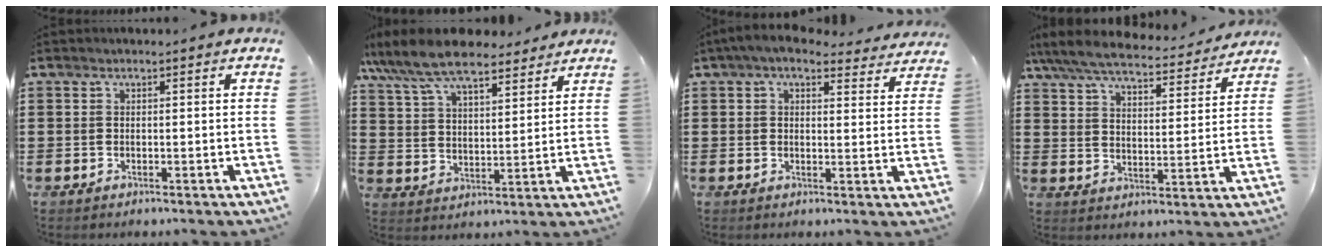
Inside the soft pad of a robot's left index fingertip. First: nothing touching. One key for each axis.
{"total": 9.8, "fx": 8.4, "fy": 2.5, "fz": 4.3, "tx": -0.113, "ty": -0.025, "tz": 0.154}
{"total": 4.9, "fx": 4.2, "fy": 1.2, "fz": 2.3, "tx": -0.058, "ty": -0.011, "tz": 0.076}
{"total": 7.2, "fx": 6.6, "fy": 0.7, "fz": 2.7, "tx": -0.079, "ty": -0.037, "tz": 0.115}